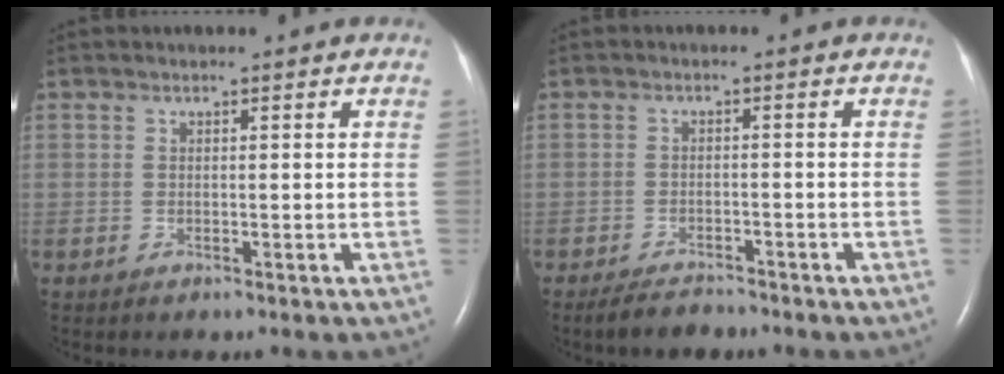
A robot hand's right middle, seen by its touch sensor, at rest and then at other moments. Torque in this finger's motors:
{"motor_torque": [0.38, -0.42, 0.20, 0.01]}